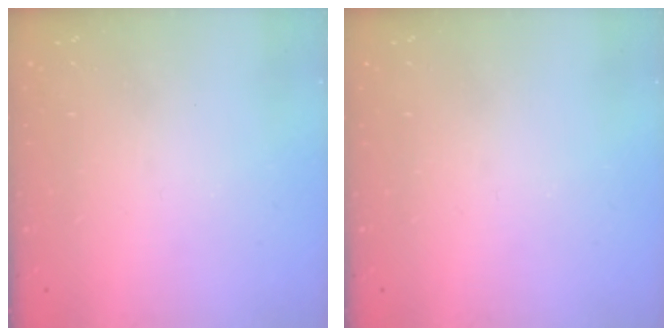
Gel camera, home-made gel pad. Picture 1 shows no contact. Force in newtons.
{"total": 0.0}